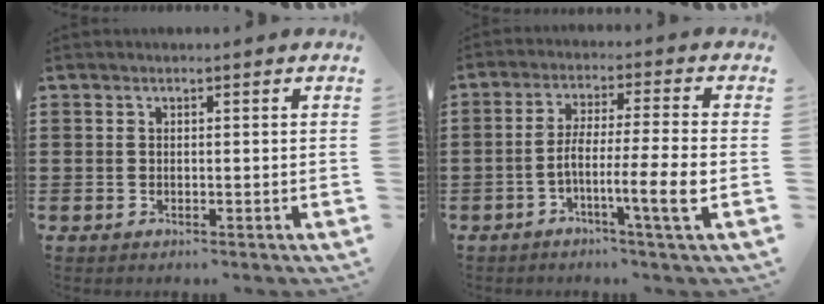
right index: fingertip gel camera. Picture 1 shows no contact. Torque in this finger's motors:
{"motor_torque": [0.24, -0.17, 0.67, 0.12]}